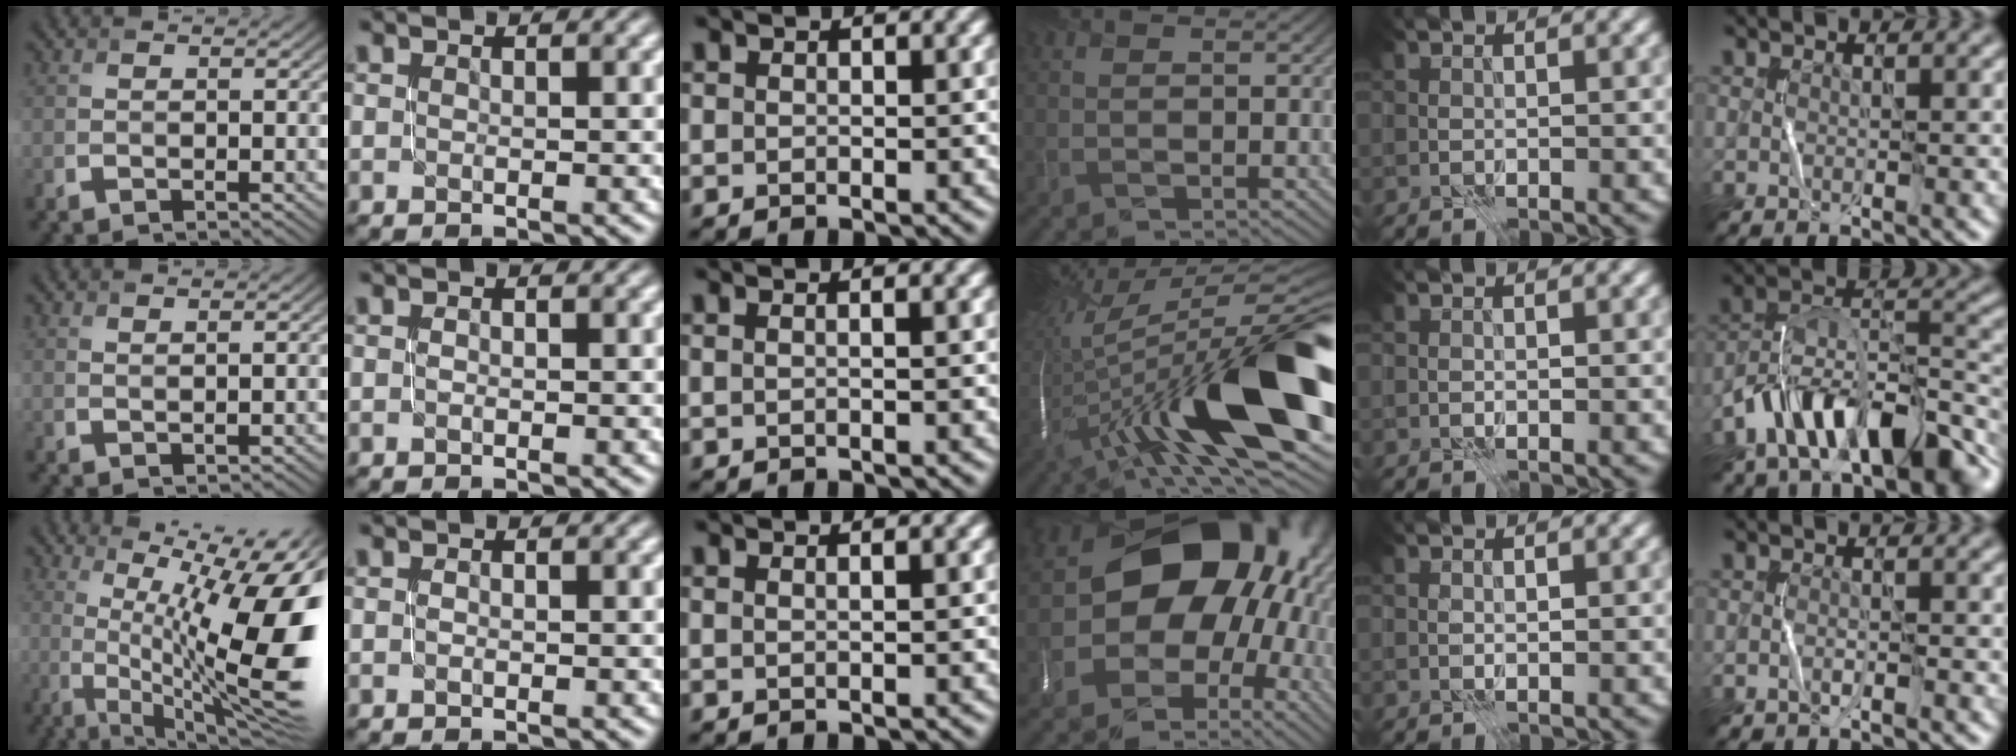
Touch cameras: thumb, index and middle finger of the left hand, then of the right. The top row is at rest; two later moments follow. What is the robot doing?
{"motion": "close", "object": "stapler"}